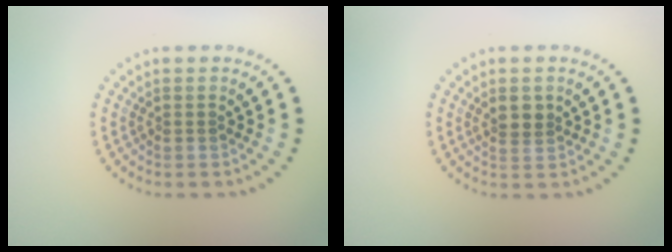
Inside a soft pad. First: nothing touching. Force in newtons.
{"total": 1.9, "press": 1.7, "slide": 0.9}